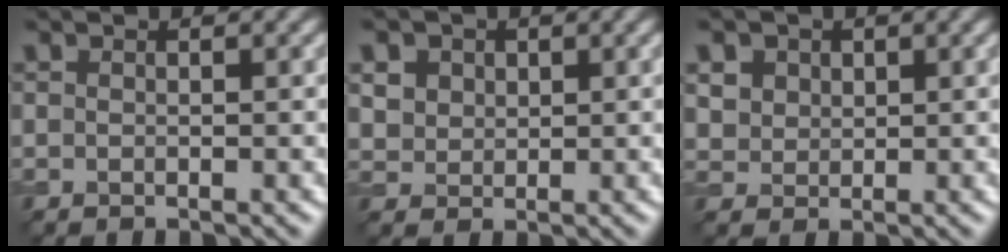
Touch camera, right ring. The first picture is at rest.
{"total": 4.6, "force": [2.2, 3.5, 2.0], "torque": [-0.059, 0.007, 0.040]}
{"total": 4.0, "force": [2.0, 3.1, 1.7], "torque": [-0.053, 0.003, 0.038]}